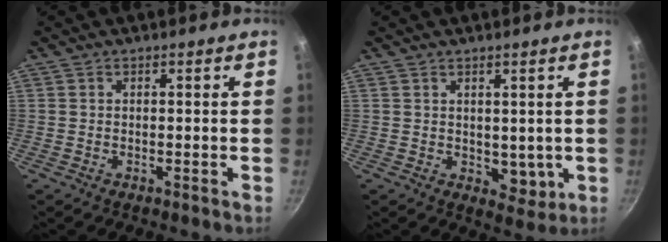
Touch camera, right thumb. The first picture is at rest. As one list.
[{"total": 4.6, "force": [0.8, 3.1, 3.3], "torque": [-0.028, -0.013, 0.020]}]